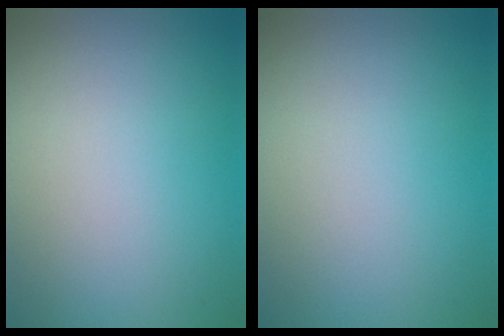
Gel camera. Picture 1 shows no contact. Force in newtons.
{"total": 0.0}